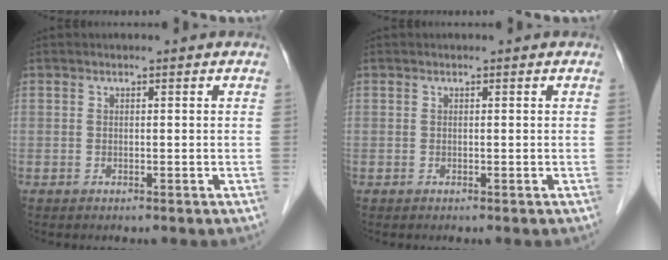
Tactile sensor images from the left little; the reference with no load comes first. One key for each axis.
{"total": 0.0}